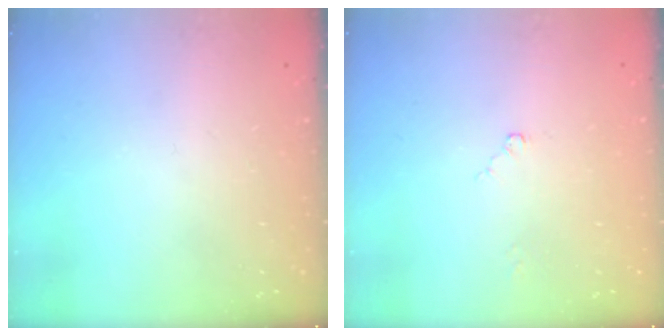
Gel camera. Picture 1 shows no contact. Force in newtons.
{"total": 2.0, "press": 2.0, "slide": 0.3}